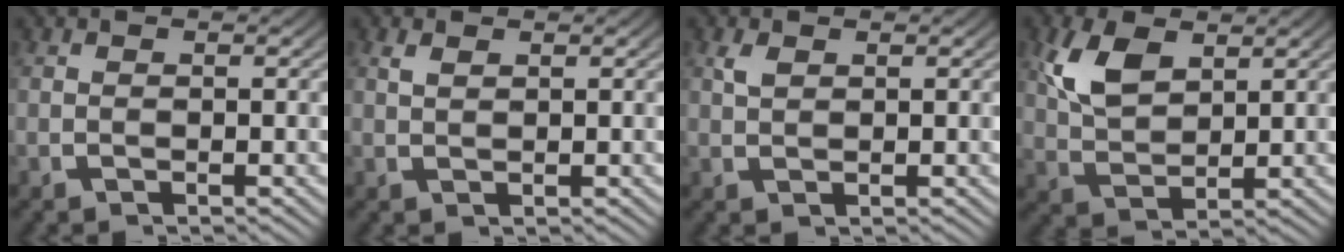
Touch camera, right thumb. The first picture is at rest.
{"total": 0.9, "force": [0.8, 0.3, 0.5], "torque": [-0.002, 0.003, 0.019]}
{"total": 1.2, "force": [0.8, 0.6, 0.7], "torque": [-0.011, 0.002, 0.020]}
{"total": 5.8, "force": [2.3, 3.5, 4.0], "torque": [-0.091, -0.015, 0.056]}